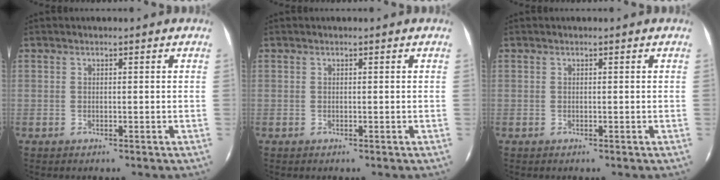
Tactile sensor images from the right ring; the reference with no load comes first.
{"total": 0.0}
{"total": 0.0}